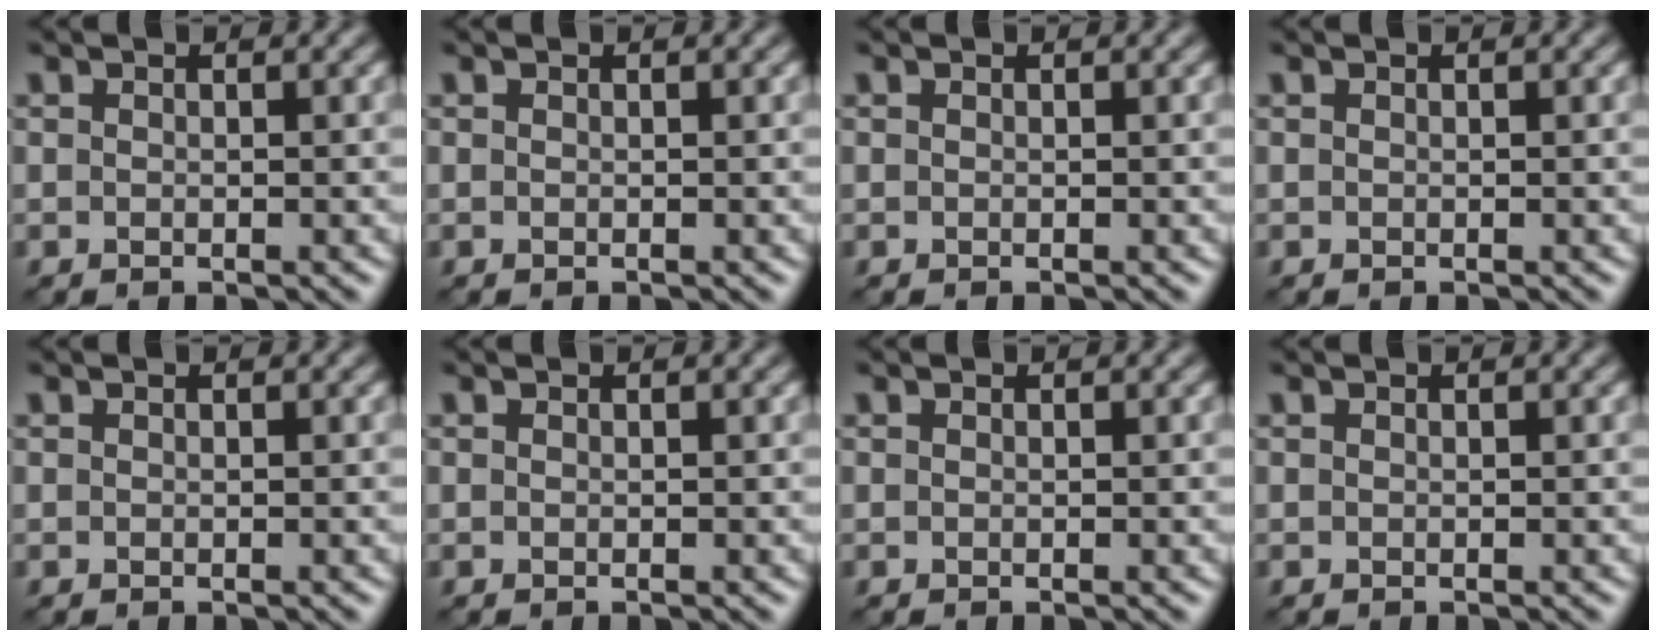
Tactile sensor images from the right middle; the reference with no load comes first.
{"total": 0.0}
{"total": 0.0}
{"total": 0.0}
{"total": 0.0}
{"total": 0.0}
{"total": 0.0}
{"total": 0.0}